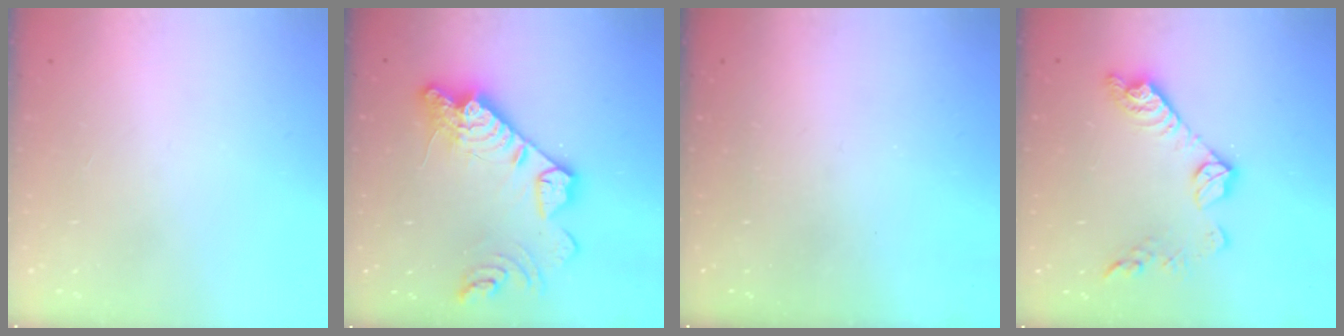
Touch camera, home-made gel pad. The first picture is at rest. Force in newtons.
{"total": 19.4, "press": 19.3, "slide": 1.9}
{"total": 0.0}
{"total": 11.9, "press": 11.9, "slide": 0.6}